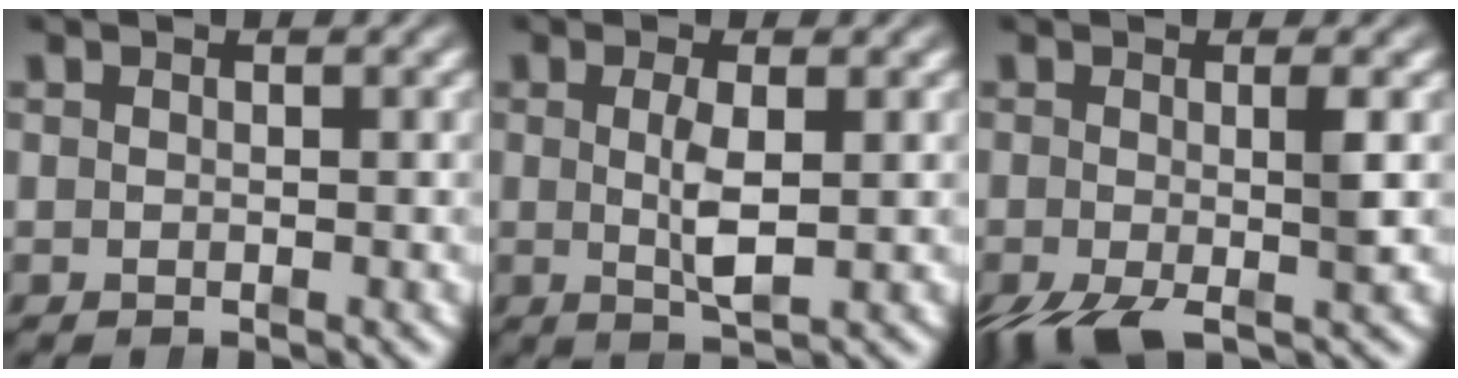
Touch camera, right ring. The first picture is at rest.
{"total": 2.9, "force": [-0.2, 0.3, 2.9], "torque": [-0.050, -0.006, 0.002]}
{"total": 4.5, "force": [-2.9, 1.5, 3.2], "torque": [-0.066, -0.022, -0.036]}